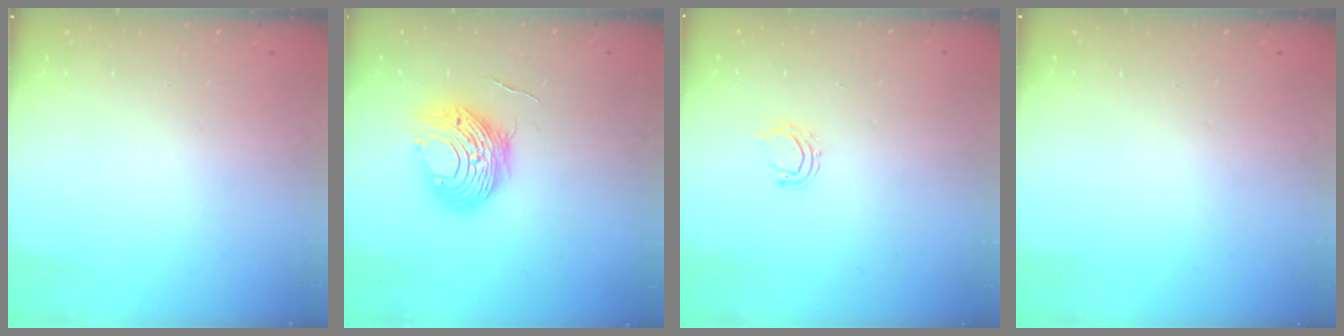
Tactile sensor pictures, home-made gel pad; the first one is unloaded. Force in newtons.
{"total": 11.5, "press": 11.4, "slide": 1.1}
{"total": 4.4, "press": 4.2, "slide": 1.0}
{"total": 0.0}